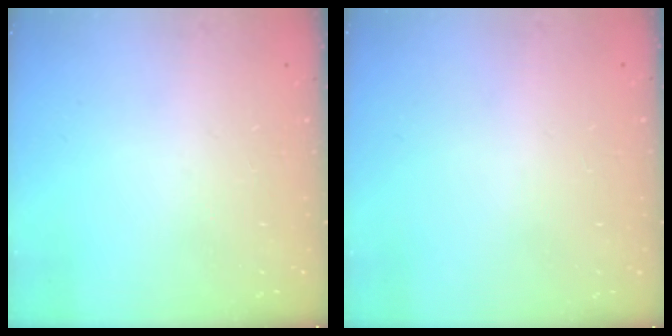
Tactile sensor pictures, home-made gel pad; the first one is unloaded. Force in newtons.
{"total": 0.8, "press": 0.8, "slide": 0.1}